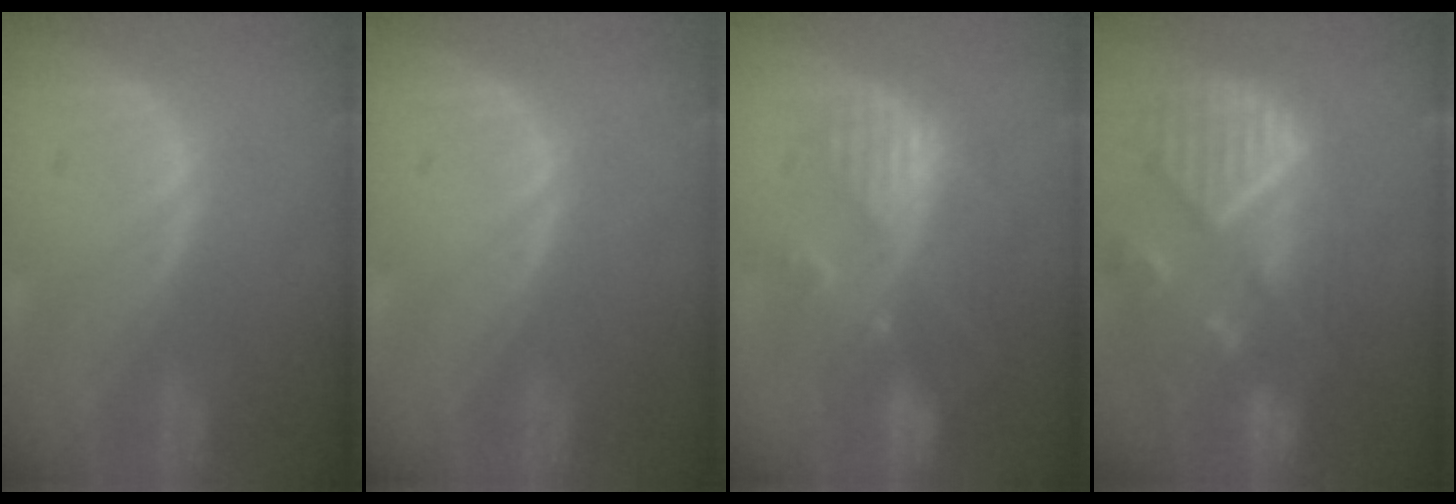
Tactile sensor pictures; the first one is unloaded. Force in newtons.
{"total": 0.0}
{"total": 8.6, "press": 8.1, "slide": 3.1}
{"total": 12.2, "press": 10.5, "slide": 6.1}